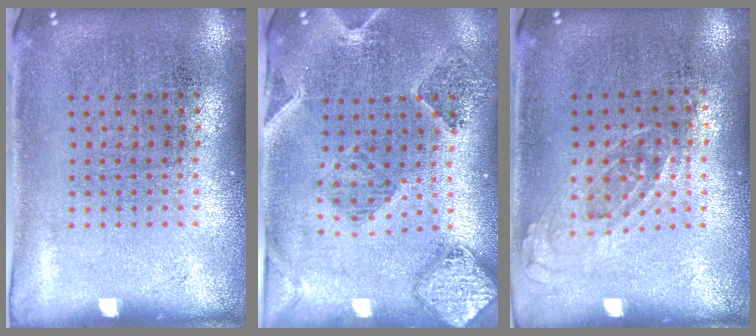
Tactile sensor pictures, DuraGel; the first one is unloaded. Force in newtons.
{"total": 1.6, "press": 1.5, "slide": 0.4}
{"total": 0.8, "press": 0.7, "slide": 0.4}